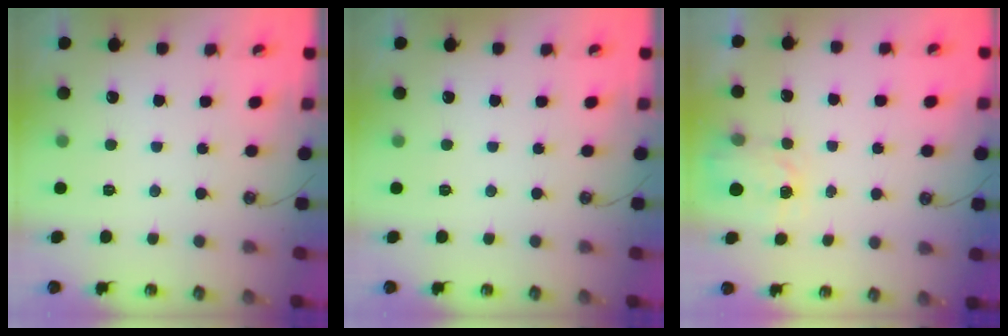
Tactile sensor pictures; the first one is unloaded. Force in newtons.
{"total": 0.0}
{"total": 2.6, "press": 2.6, "slide": 0.4}